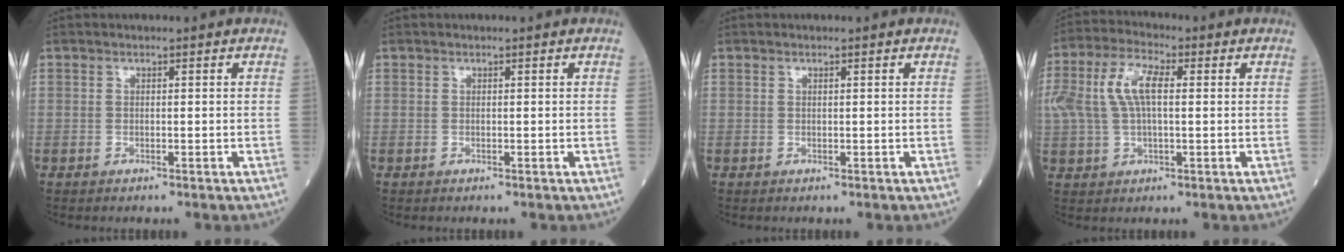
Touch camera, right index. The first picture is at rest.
{"total": 0.0}
{"total": 0.0}
{"total": 9.4, "force": [1.9, 4.0, 8.3], "torque": [-0.189, 0.024, 0.036]}